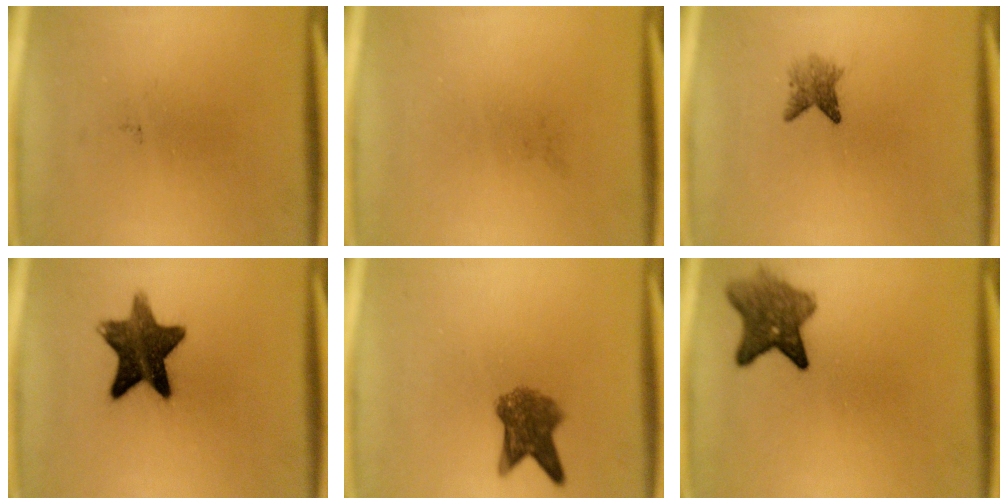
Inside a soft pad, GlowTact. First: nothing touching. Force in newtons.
{"total": 0.0}
{"total": 2.5}
{"total": 11.9}
{"total": 5.7}
{"total": 6.3}